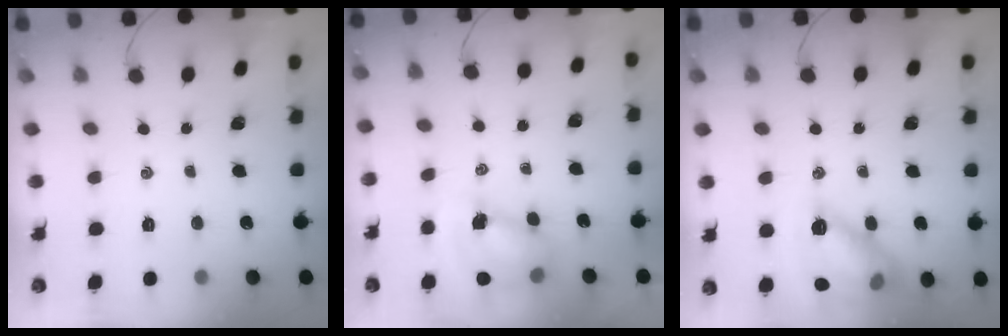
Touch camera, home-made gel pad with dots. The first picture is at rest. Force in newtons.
{"total": 7.7, "press": 7.6, "slide": 1.3}
{"total": 13.0, "press": 13.0, "slide": 0.7}